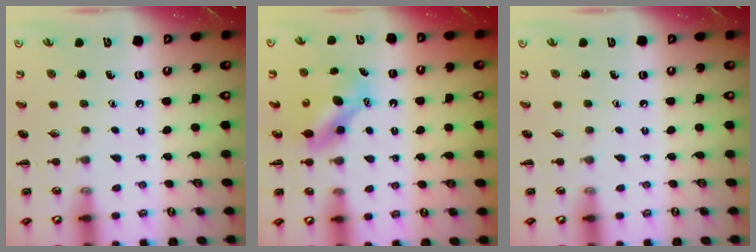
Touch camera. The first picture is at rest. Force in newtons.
{"total": 7.3, "press": 7.3, "slide": 0.7}
{"total": 0.0}